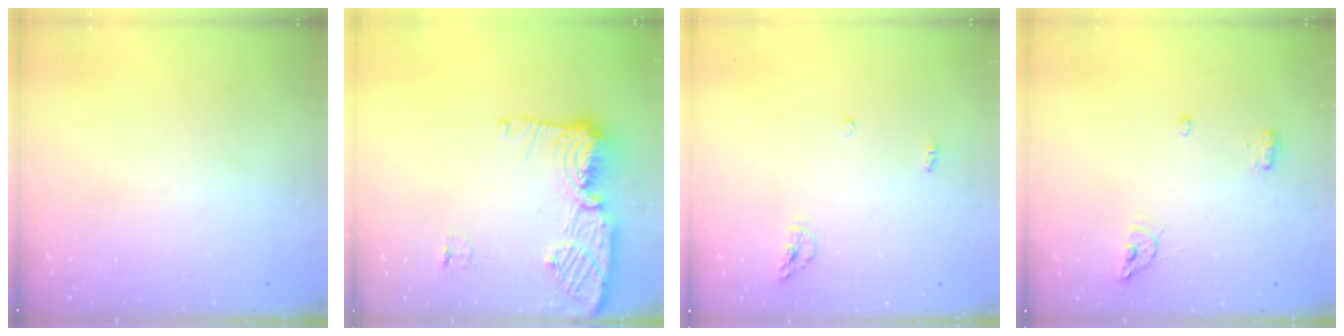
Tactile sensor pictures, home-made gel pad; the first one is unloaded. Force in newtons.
{"total": 14.0, "press": 13.9, "slide": 1.4}
{"total": 4.7, "press": 4.7, "slide": 0.2}
{"total": 6.8, "press": 6.7, "slide": 1.2}